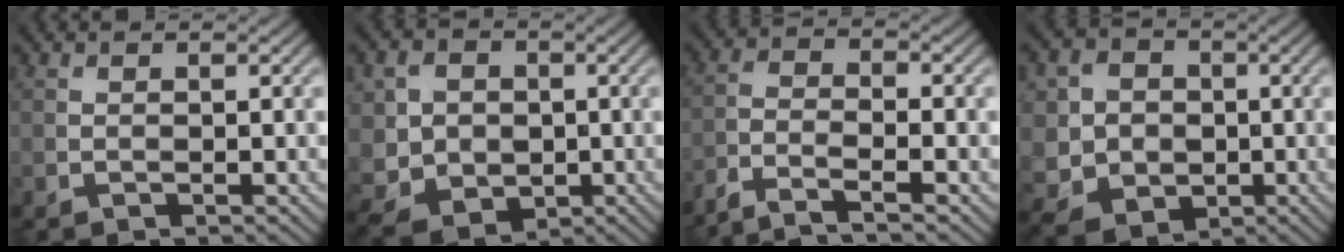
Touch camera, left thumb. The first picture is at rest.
{"total": 7.2, "force": [0.0, 6.5, 3.0], "torque": [-0.096, -0.017, -0.006]}
{"total": 6.0, "force": [-4.7, 1.2, 3.5], "torque": [-0.070, -0.005, -0.101]}
{"total": 7.6, "force": [-0.2, 7.2, 2.6], "torque": [-0.092, -0.017, -0.016]}